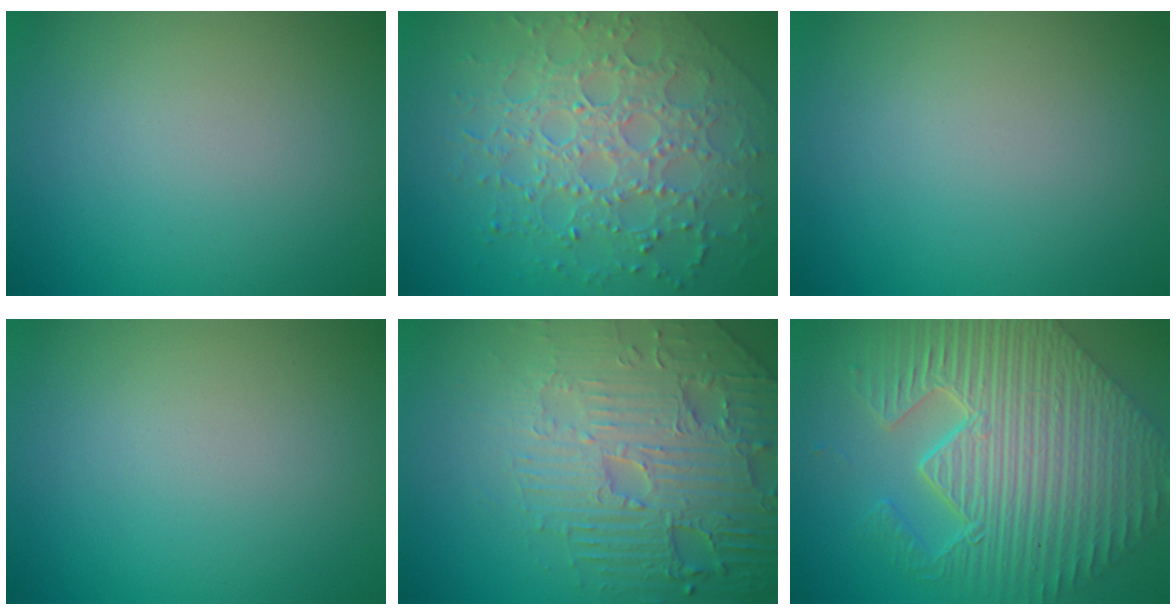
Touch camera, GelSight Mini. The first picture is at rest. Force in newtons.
{"total": 7.8, "press": 5.6, "slide": 5.4}
{"total": 0.0}
{"total": 0.0}
{"total": 7.3, "press": 5.9, "slide": 4.4}
{"total": 11.6, "press": 7.8, "slide": 8.5}